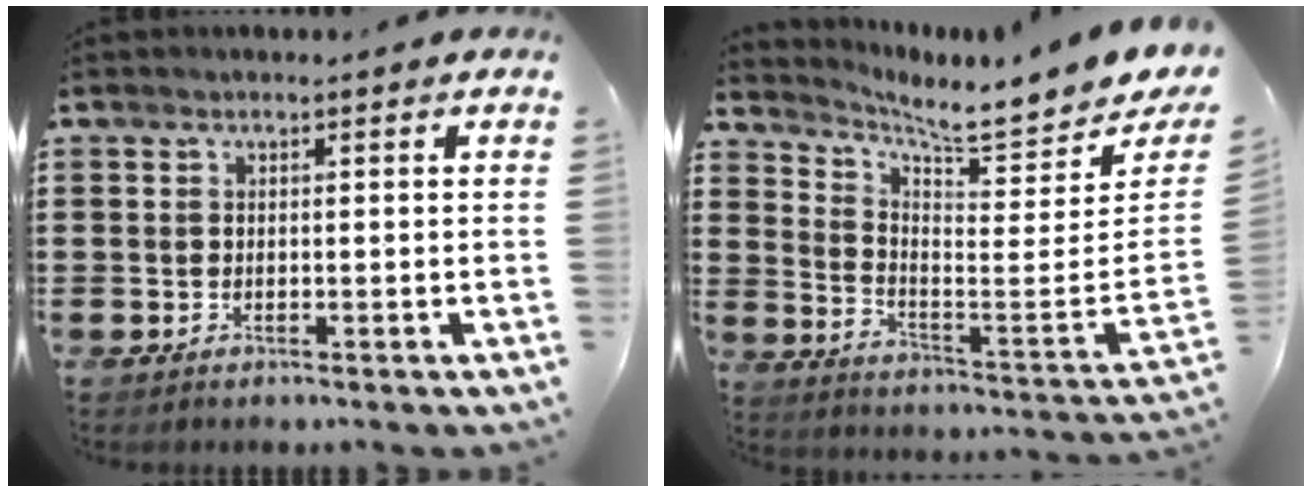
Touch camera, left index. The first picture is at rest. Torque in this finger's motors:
{"motor_torque": [0.36, -0.39, 0.25, 0.13]}